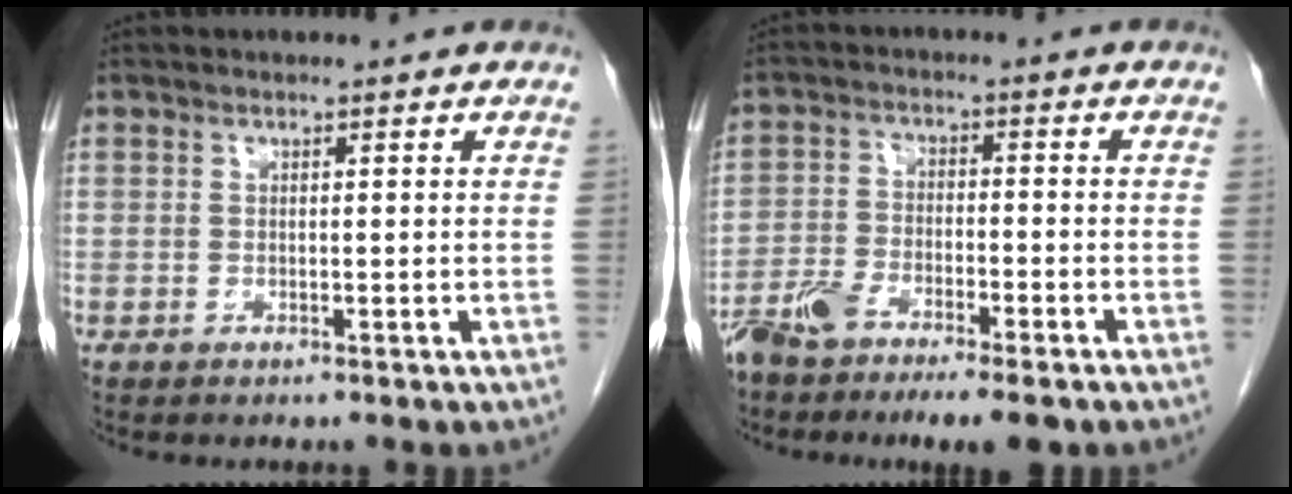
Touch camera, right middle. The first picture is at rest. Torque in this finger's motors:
{"motor_torque": [0.81, -0.98, 0.13, 0.03]}